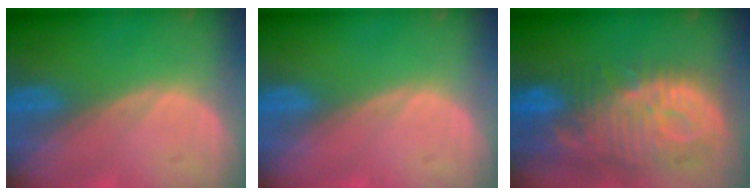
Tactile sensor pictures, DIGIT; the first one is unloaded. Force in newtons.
{"total": 0.0}
{"total": 13.3, "press": 11.6, "slide": 6.5}